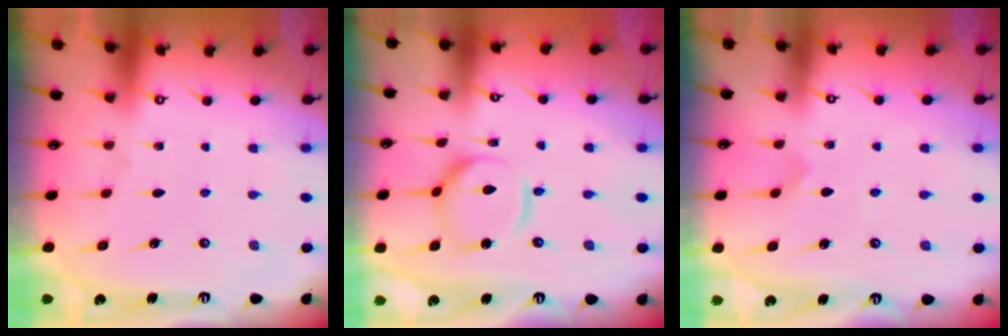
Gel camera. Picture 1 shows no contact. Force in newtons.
{"total": 11.3, "press": 11.3, "slide": 1.1}
{"total": 2.9, "press": 2.9, "slide": 0.2}